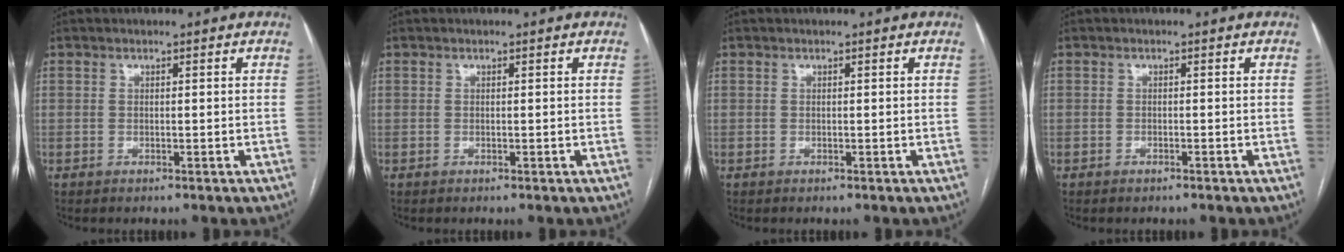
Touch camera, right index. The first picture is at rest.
{"total": 0.0}
{"total": 0.0}
{"total": 0.5, "force": [-0.5, 0.2, 0.2], "torque": [-0.009, -0.001, -0.006]}